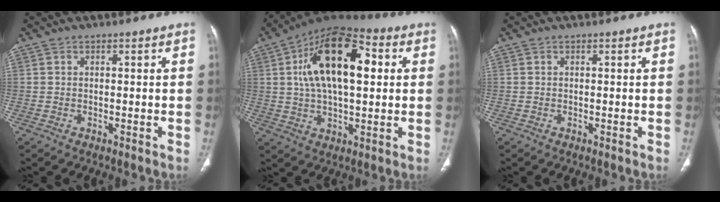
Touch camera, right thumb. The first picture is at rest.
{"total": 19.2, "force": [4.1, 9.5, 16.2], "torque": [-0.249, 0.018, 0.060]}
{"total": 0.0}